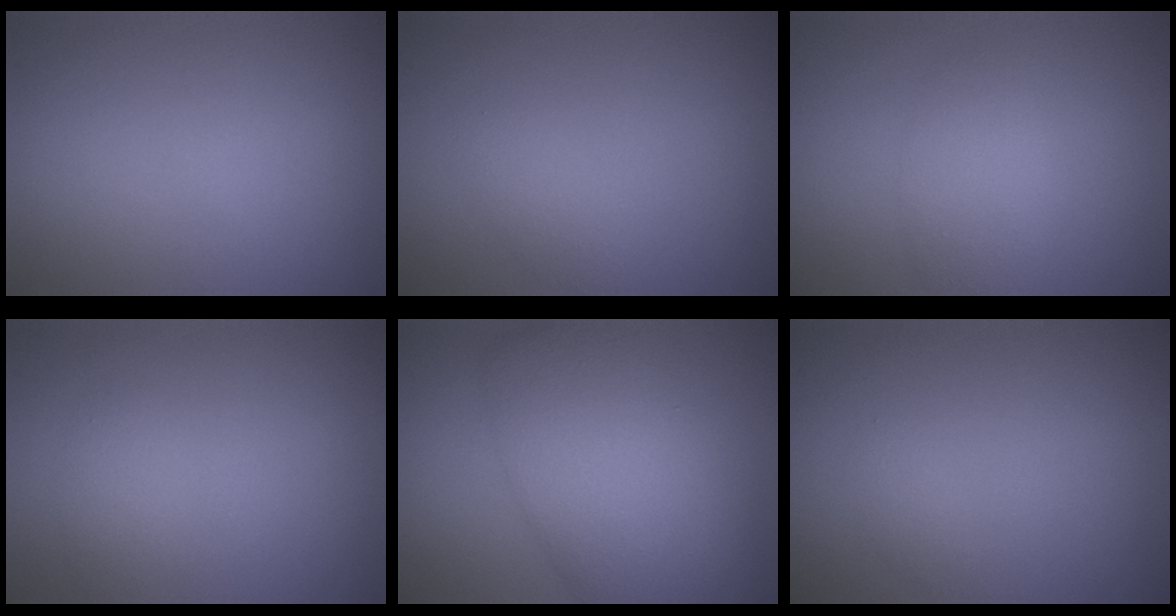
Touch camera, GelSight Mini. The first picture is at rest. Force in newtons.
{"total": 1.1, "press": 1.1, "slide": 0.0}
{"total": 2.5, "press": 2.5, "slide": 0.0}
{"total": 1.1, "press": 1.1, "slide": 0.1}
{"total": 7.9, "press": 7.9, "slide": 0.6}
{"total": 0.6, "press": 0.6, "slide": 0.0}